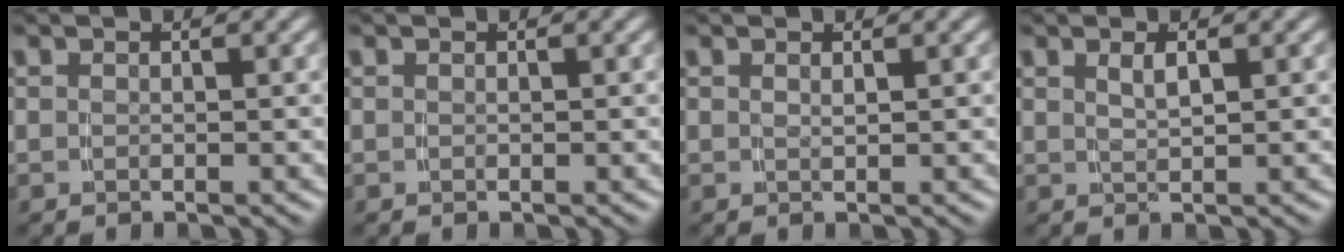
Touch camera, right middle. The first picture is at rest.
{"total": 0.0}
{"total": 0.8, "force": [0.3, -0.7, 0.4], "torque": [-0.003, -0.003, 0.011]}
{"total": 1.5, "force": [0.5, -0.3, 1.4], "torque": [-0.021, -0.004, 0.019]}